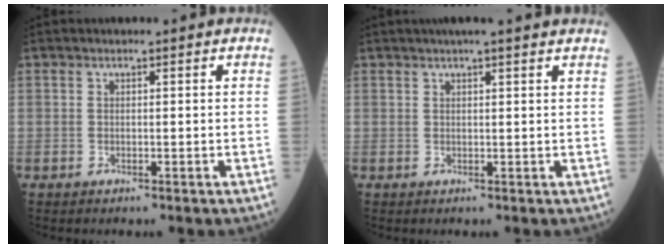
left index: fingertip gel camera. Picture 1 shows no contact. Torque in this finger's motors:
{"motor_torque": [0.05, -0.10, 0.07, 0.04]}